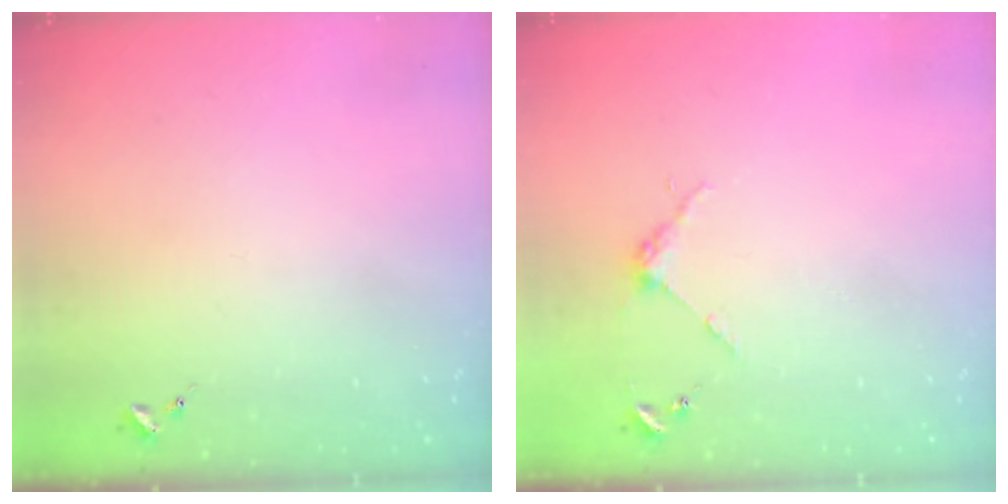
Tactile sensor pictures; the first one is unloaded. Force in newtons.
{"total": 3.7, "press": 3.7, "slide": 0.3}